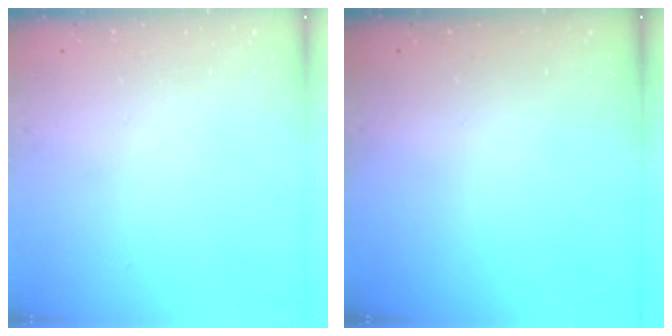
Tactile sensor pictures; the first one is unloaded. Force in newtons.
{"total": 0.0}